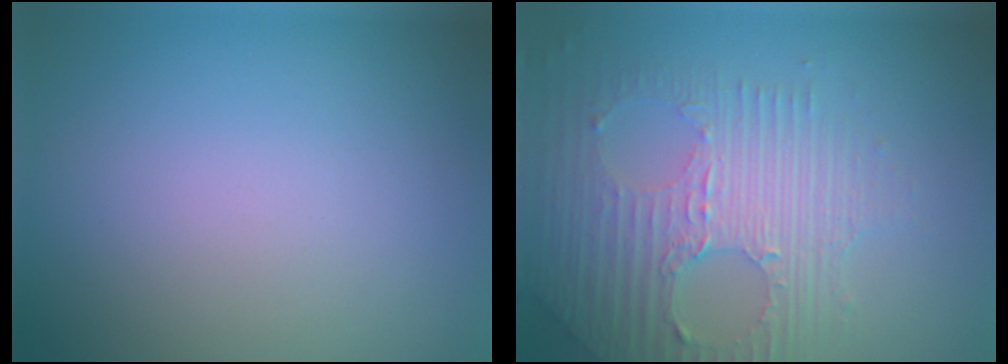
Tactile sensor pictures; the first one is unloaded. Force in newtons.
{"total": 6.6, "press": 4.5, "slide": 4.9}